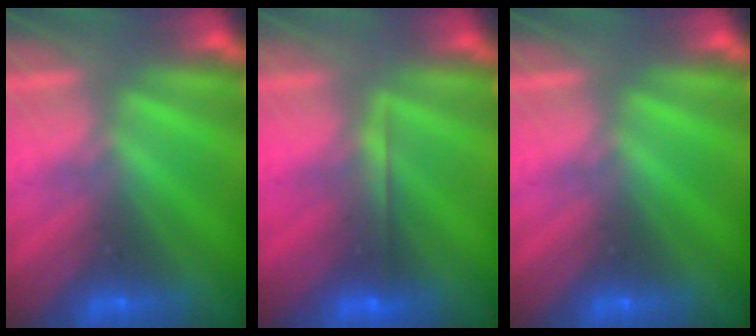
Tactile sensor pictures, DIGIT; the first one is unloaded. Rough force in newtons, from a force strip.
{"total": 2.7}
{"total": 0.0}